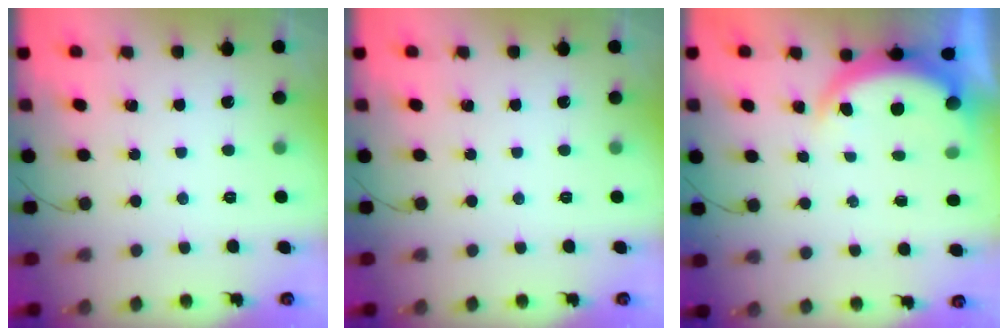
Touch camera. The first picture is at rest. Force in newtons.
{"total": 0.0}
{"total": 5.7, "press": 5.6, "slide": 0.8}